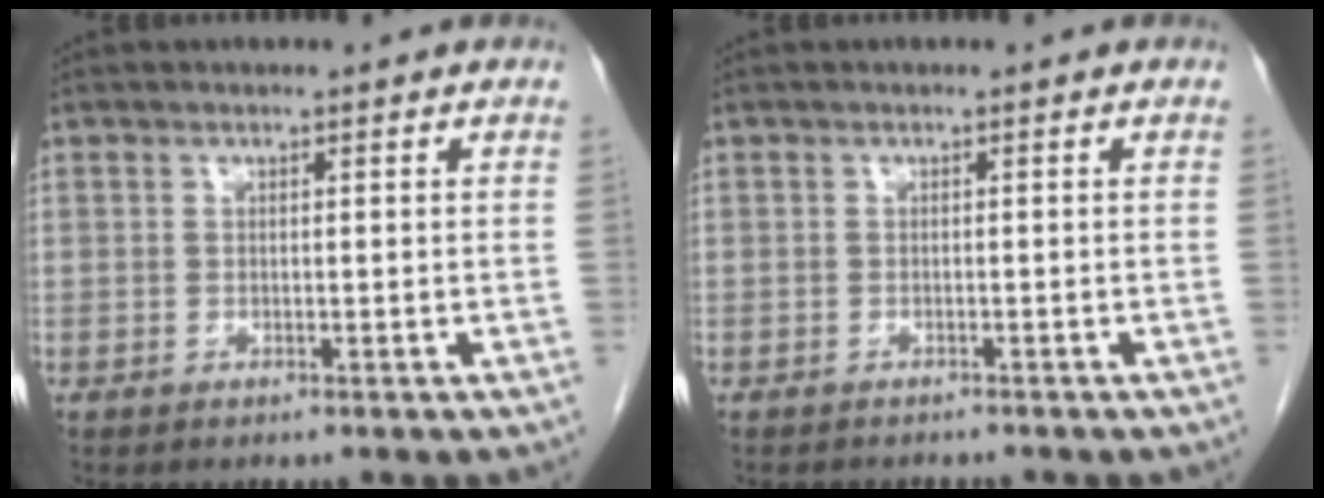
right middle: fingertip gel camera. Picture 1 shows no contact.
{"total": 2.4, "force": [-2.2, 0.6, 0.5], "torque": [-0.010, -0.006, -0.026]}